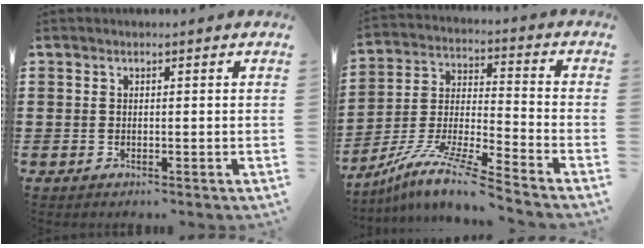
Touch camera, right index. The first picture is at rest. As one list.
[{"total": 10.2, "force": [-8.8, 0.2, 5.2], "torque": [-0.113, 0.002, -0.181]}]